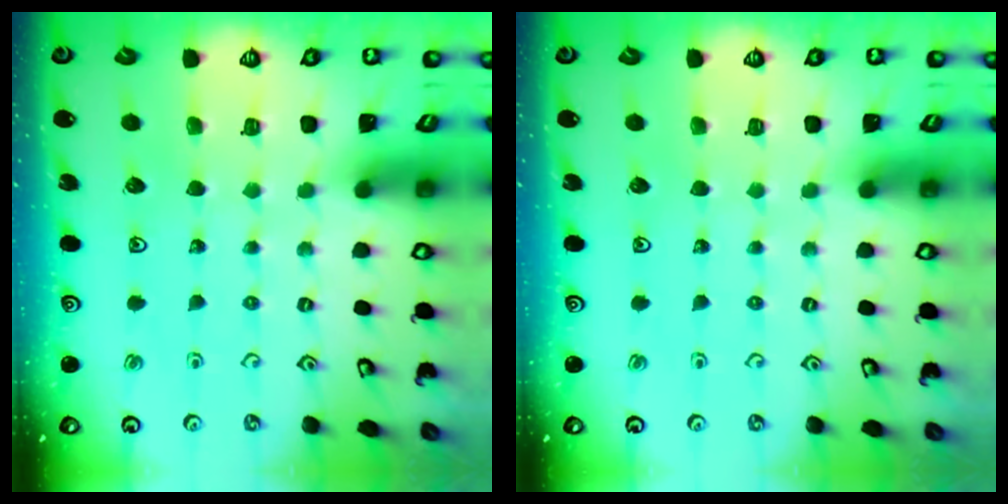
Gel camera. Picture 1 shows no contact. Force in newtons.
{"total": 0.0}